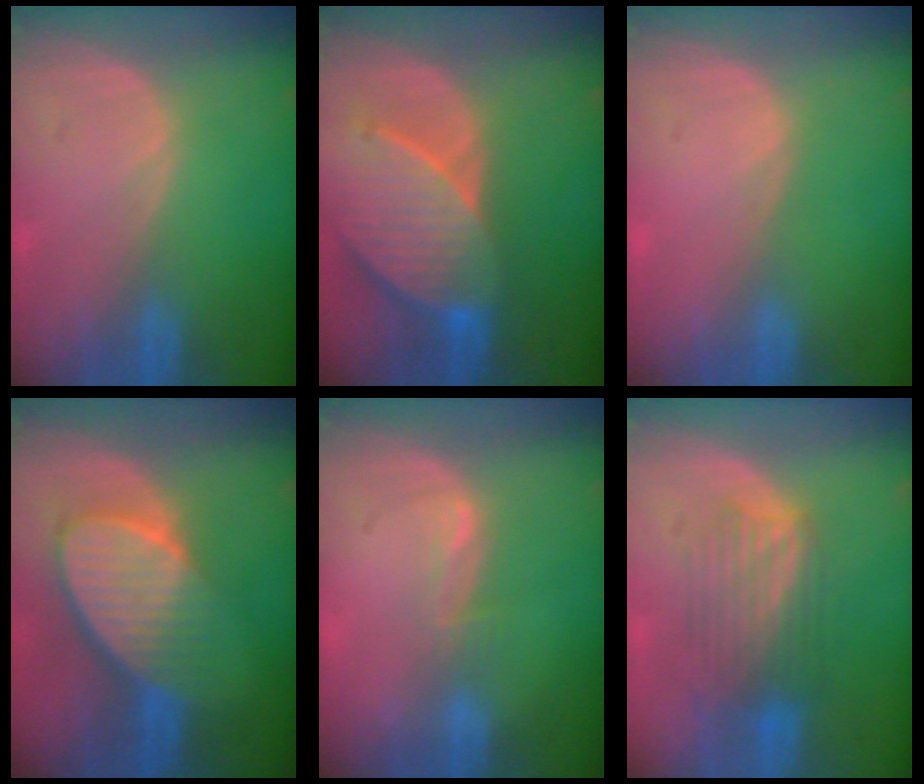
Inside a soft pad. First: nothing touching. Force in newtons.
{"total": 9.9, "press": 8.9, "slide": 4.3}
{"total": 0.0}
{"total": 9.0, "press": 8.1, "slide": 4.0}
{"total": 2.0, "press": 2.0, "slide": 0.3}
{"total": 6.4, "press": 6.3, "slide": 0.6}